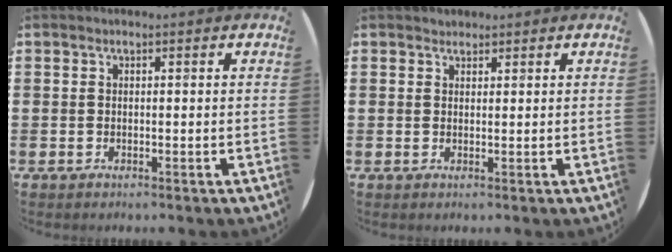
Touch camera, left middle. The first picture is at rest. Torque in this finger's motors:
{"motor_torque": [0.05, -0.01, -0.01, 0.00]}